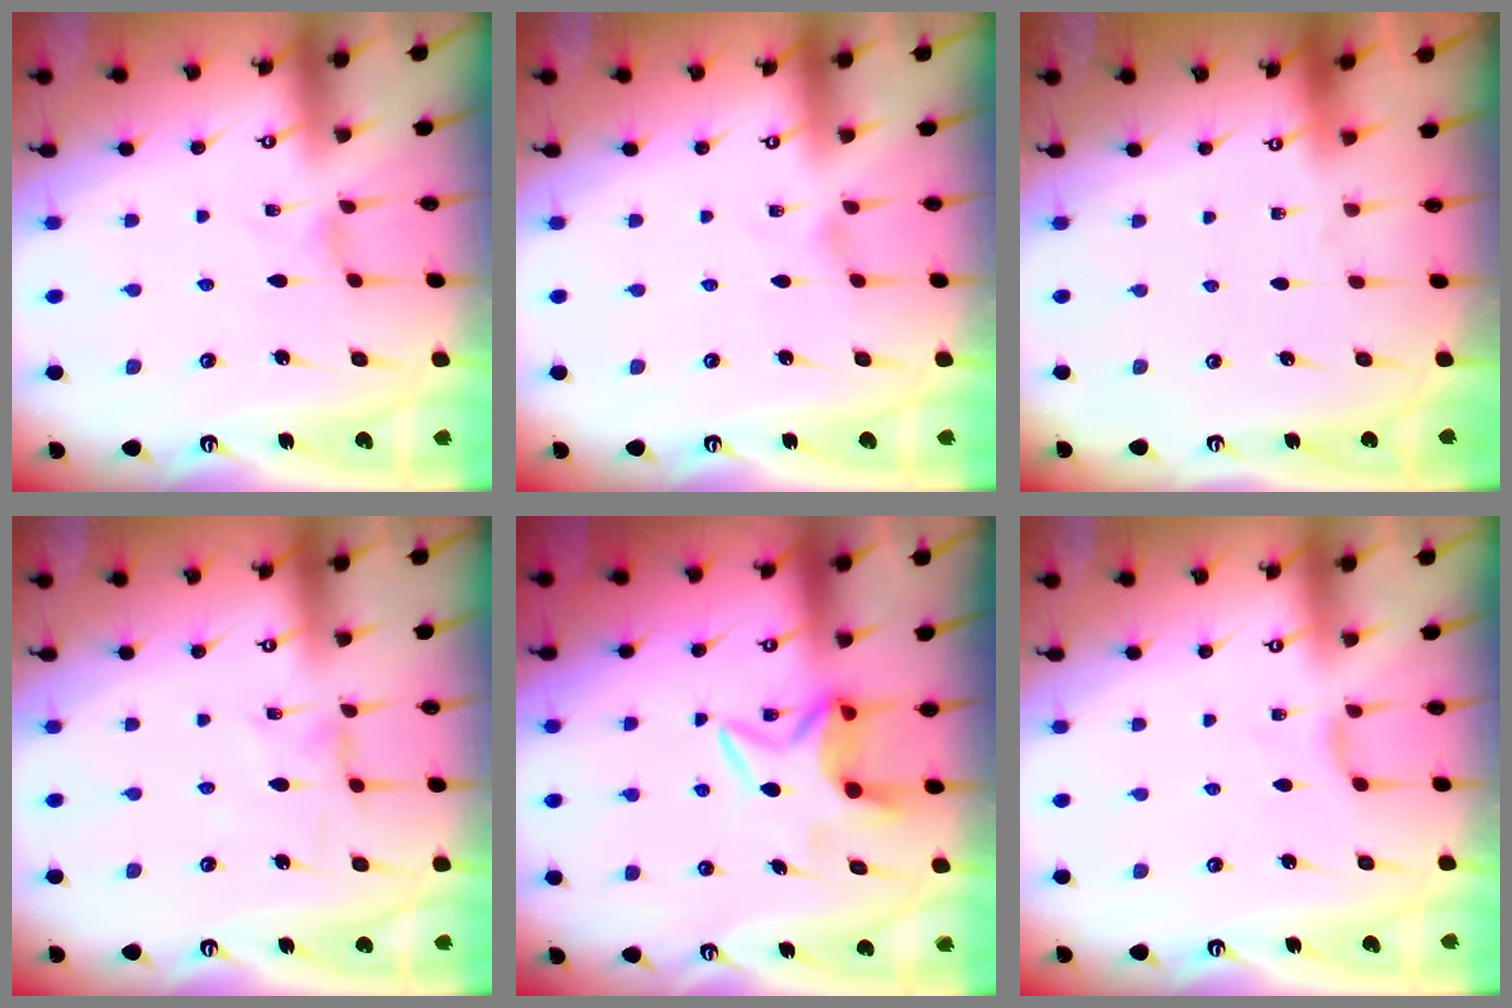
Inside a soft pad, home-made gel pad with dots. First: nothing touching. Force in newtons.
{"total": 0.0}
{"total": 0.0}
{"total": 1.8, "press": 1.7, "slide": 0.3}
{"total": 6.4, "press": 6.4, "slide": 0.4}
{"total": 1.8, "press": 1.7, "slide": 0.5}